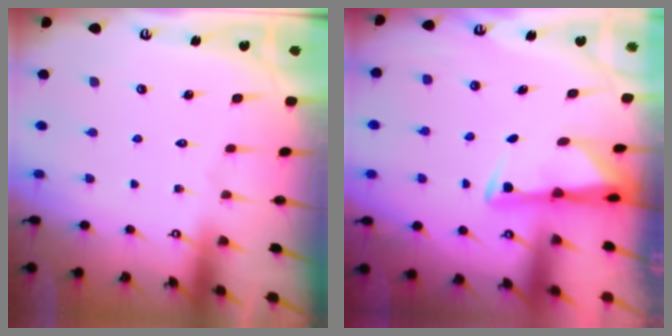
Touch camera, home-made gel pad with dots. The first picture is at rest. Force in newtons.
{"total": 3.0, "press": 3.0, "slide": 0.6}